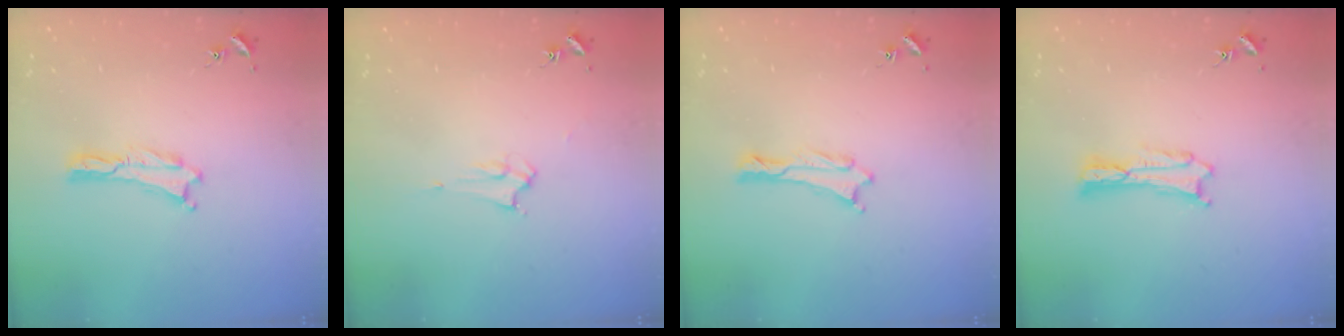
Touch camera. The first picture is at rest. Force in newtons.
{"total": 2.1, "press": 2.1, "slide": 0.2}
{"total": 0.0}
{"total": 0.5, "press": 0.5, "slide": 0.2}